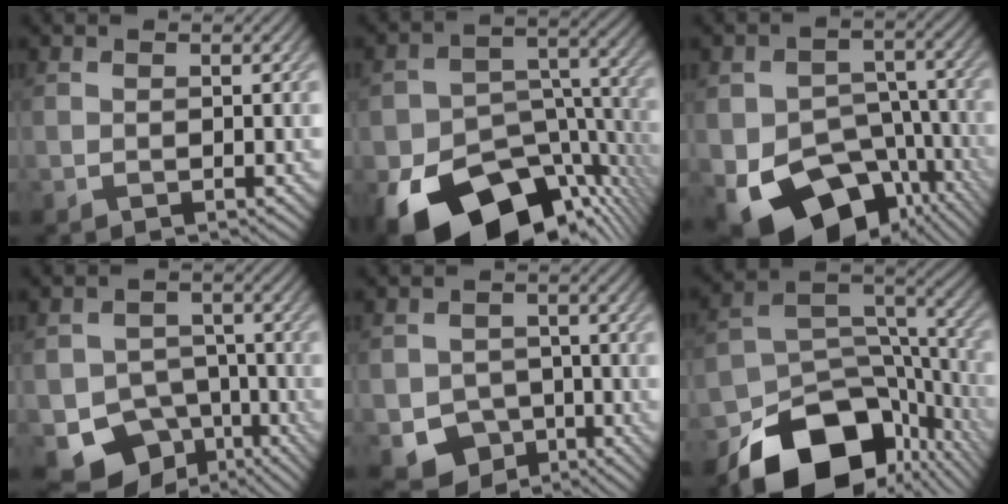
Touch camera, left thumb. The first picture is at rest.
{"total": 18.1, "force": [-10.3, 11.4, 9.5], "torque": [-0.156, -0.053, -0.137]}
{"total": 16.0, "force": [-8.3, 11.2, 7.8], "torque": [-0.138, -0.041, -0.103]}
{"total": 9.3, "force": [-5.3, 6.9, 3.3], "torque": [-0.059, -0.018, -0.086]}
{"total": 5.7, "force": [-2.7, 4.6, 1.9], "torque": [-0.040, -0.014, -0.051]}
{"total": 16.2, "force": [-10.0, 9.3, 8.9], "torque": [-0.174, -0.042, -0.149]}